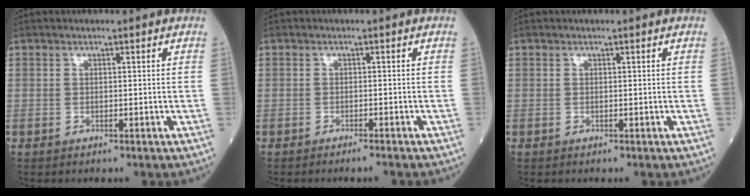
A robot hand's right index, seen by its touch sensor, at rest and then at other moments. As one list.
[{"total": 2.3, "force": [-2.0, -0.3, 1.1], "torque": [-0.014, -0.001, -0.025]}, {"total": 0.0}]